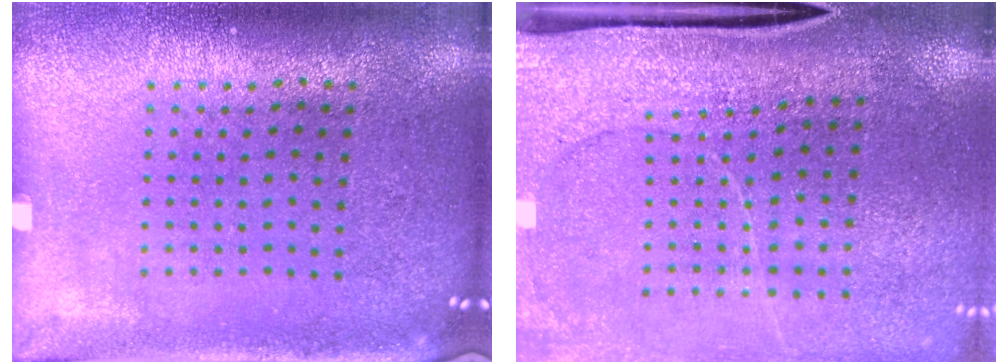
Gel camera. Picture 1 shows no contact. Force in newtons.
{"total": 3.0, "press": 2.8, "slide": 1.1}